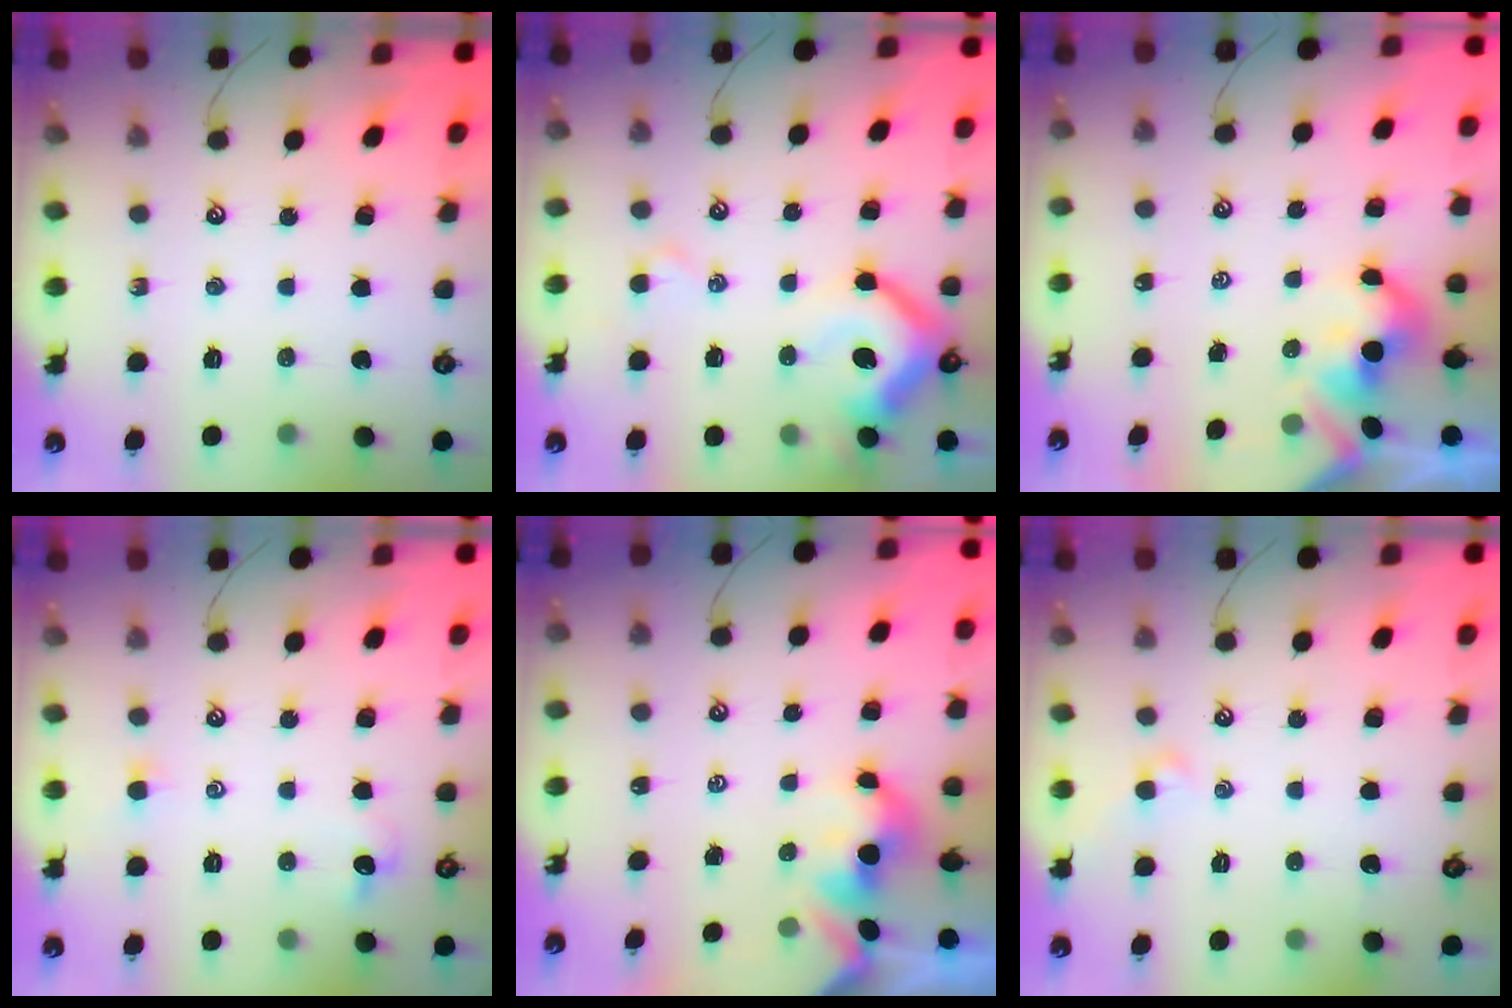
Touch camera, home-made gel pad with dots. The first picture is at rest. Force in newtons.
{"total": 10.4, "press": 10.3, "slide": 1.6}
{"total": 4.6, "press": 4.6, "slide": 0.7}
{"total": 1.4, "press": 1.3, "slide": 0.6}
{"total": 1.6, "press": 1.6, "slide": 0.2}
{"total": 0.9, "press": 0.7, "slide": 0.5}